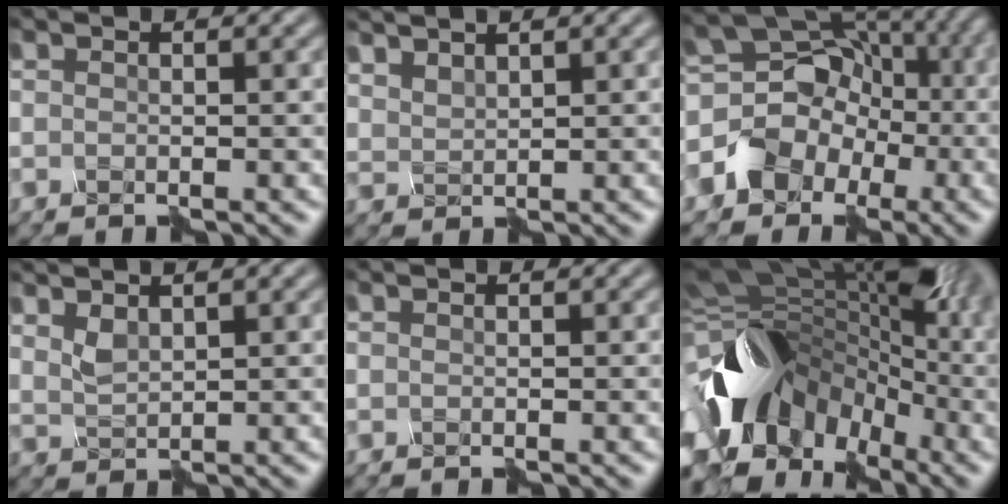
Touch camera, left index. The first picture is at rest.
{"total": 2.6, "force": [2.3, -0.3, -1.0], "torque": [0.011, 0.005, 0.052]}
{"total": 5.5, "force": [-1.7, 4.9, 1.8], "torque": [-0.016, 0.020, -0.033]}
{"total": 1.6, "force": [1.5, 0.0, -0.7], "torque": [0.001, 0.003, 0.038]}
{"total": 0.0}
{"total": 15.5, "force": [-4.9, 10.7, 10.1], "torque": [-0.199, 0.005, -0.084]}